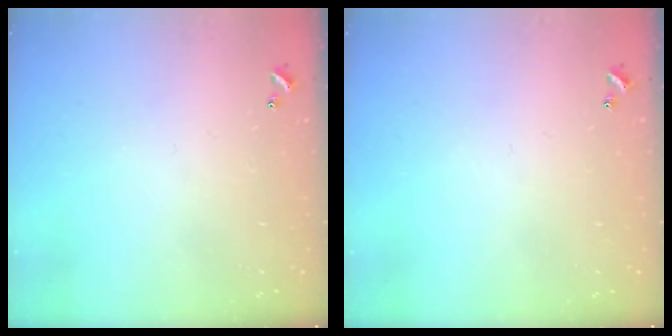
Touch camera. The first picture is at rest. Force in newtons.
{"total": 0.0}